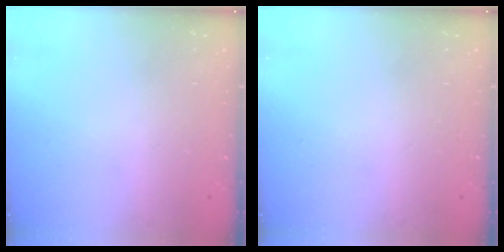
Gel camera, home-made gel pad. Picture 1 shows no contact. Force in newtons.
{"total": 0.0}